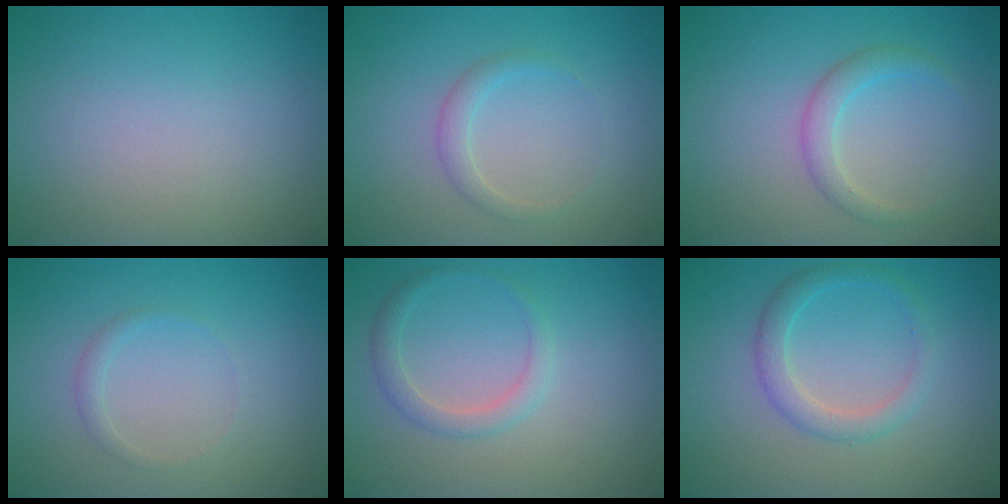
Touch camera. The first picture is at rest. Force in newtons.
{"total": 1.4, "press": 1.4, "slide": 0.1}
{"total": 2.1, "press": 2.1, "slide": 0.1}
{"total": 0.9, "press": 0.9, "slide": 0.2}
{"total": 1.9, "press": 1.9, "slide": 0.1}
{"total": 2.5, "press": 2.5, "slide": 0.2}